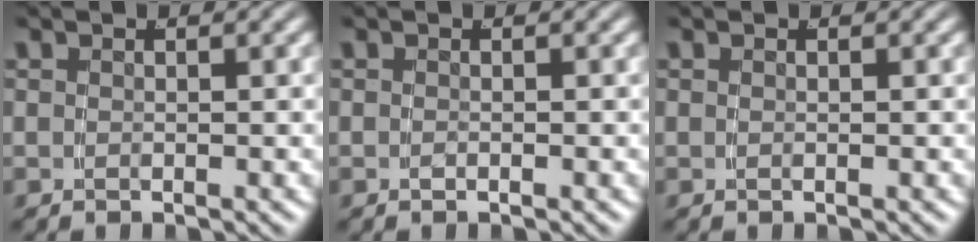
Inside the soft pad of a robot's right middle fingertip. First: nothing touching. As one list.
[{"total": 0.5, "force": [-0.4, -0.3, 0.1], "torque": [-0.003, 0.000, -0.005]}, {"total": 0.0}]